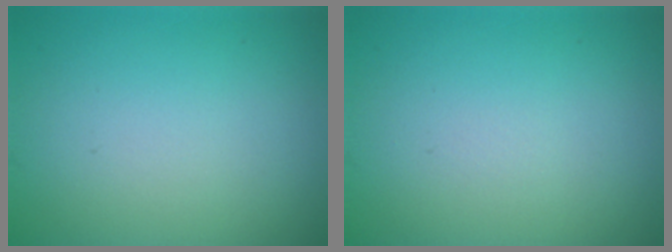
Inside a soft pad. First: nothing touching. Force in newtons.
{"total": 0.0}